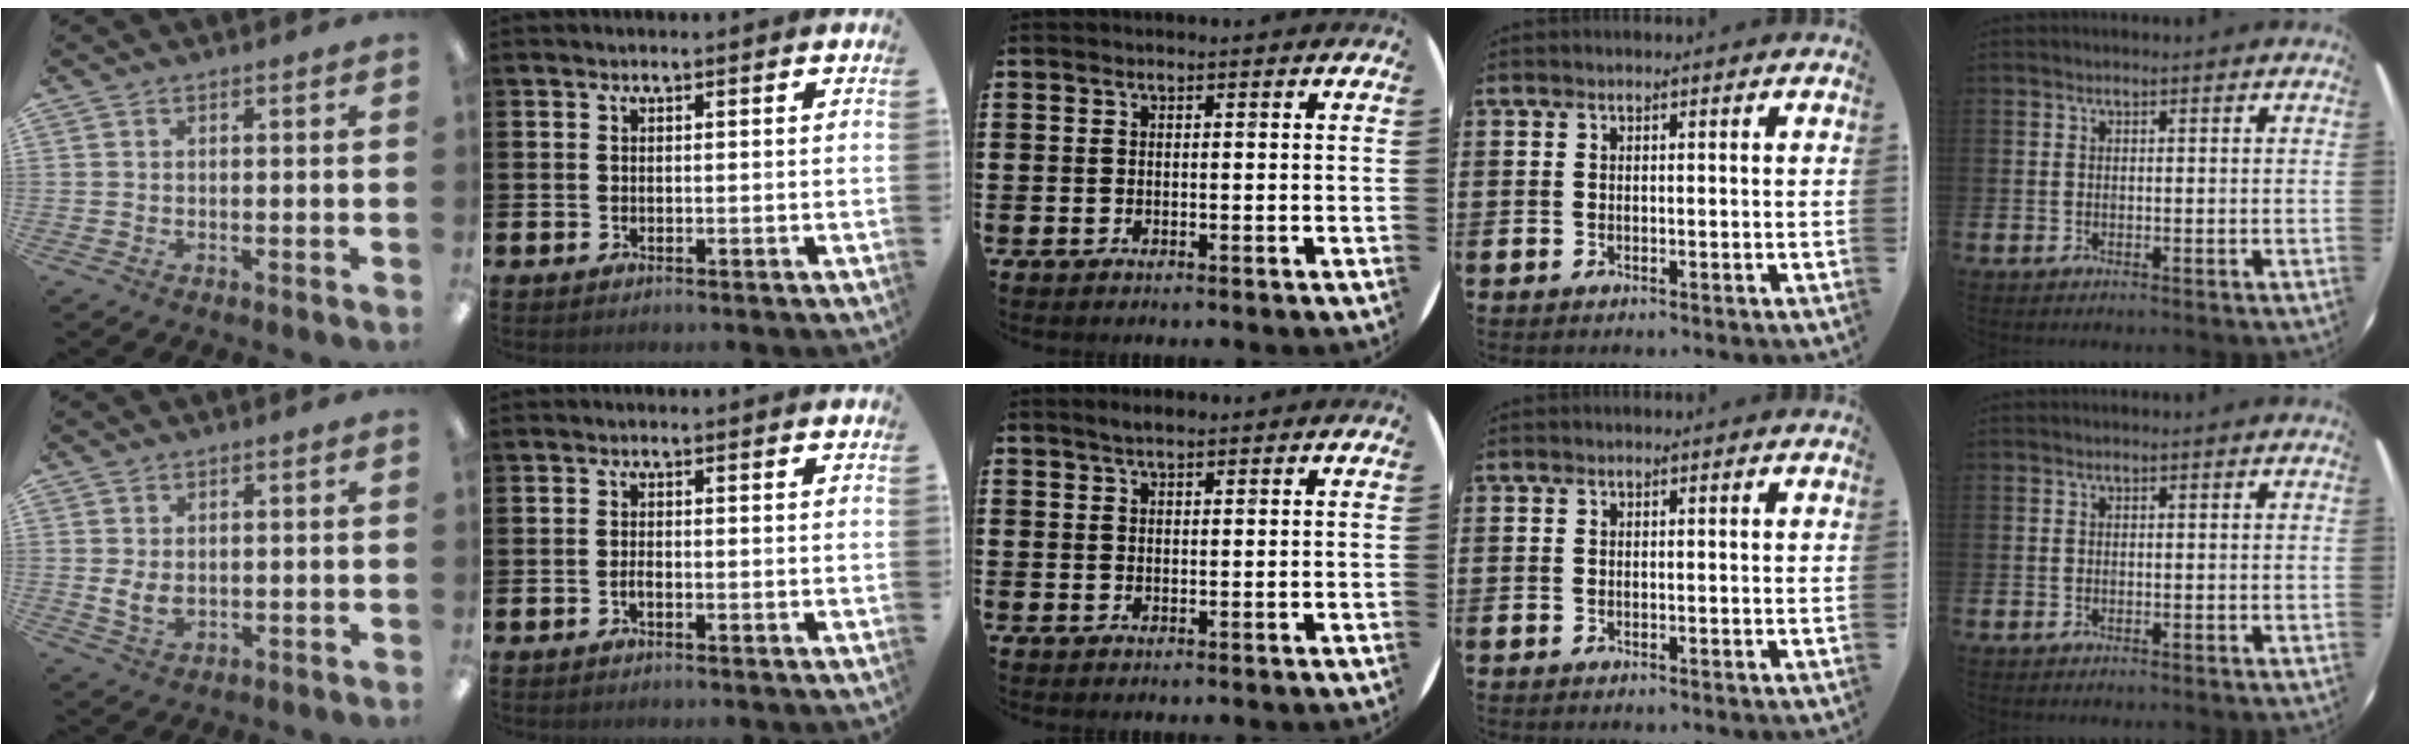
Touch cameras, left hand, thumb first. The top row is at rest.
{"thumb": {"total": 3.8, "force": [0.5, 2.4, 2.9], "torque": [-0.060, -0.007, 0.006]}, "index": {"total": 0.9, "force": [-0.5, 0.2, 0.7], "torque": [-0.016, -0.003, -0.008]}, "middle": {"total": 1.8, "force": [1.5, 0.4, 0.9], "torque": [-0.018, 0.004, 0.027]}}